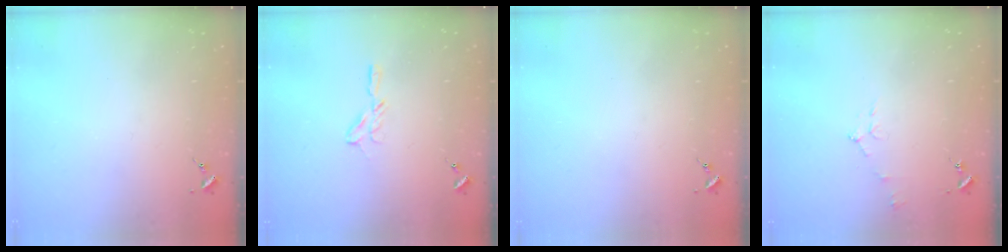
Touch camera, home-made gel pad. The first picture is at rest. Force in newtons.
{"total": 5.3, "press": 5.2, "slide": 0.6}
{"total": 0.0}
{"total": 5.3, "press": 5.3, "slide": 0.6}